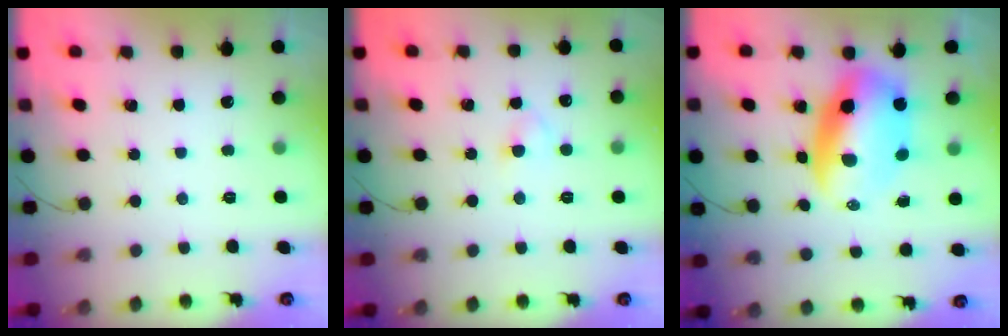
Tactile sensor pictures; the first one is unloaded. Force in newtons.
{"total": 2.5, "press": 2.3, "slide": 1.0}
{"total": 11.9, "press": 11.5, "slide": 3.0}